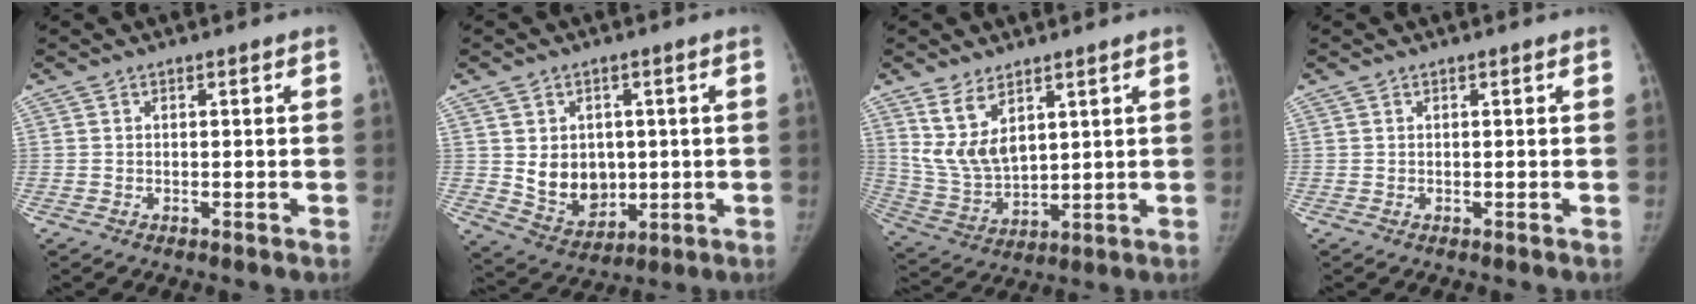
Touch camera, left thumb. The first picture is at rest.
{"total": 9.8, "force": [0.5, 7.8, 6.0], "torque": [-0.057, -0.015, 0.032]}
{"total": 10.0, "force": [5.2, 5.2, 6.8], "torque": [-0.117, -0.024, 0.123]}
{"total": 0.0}